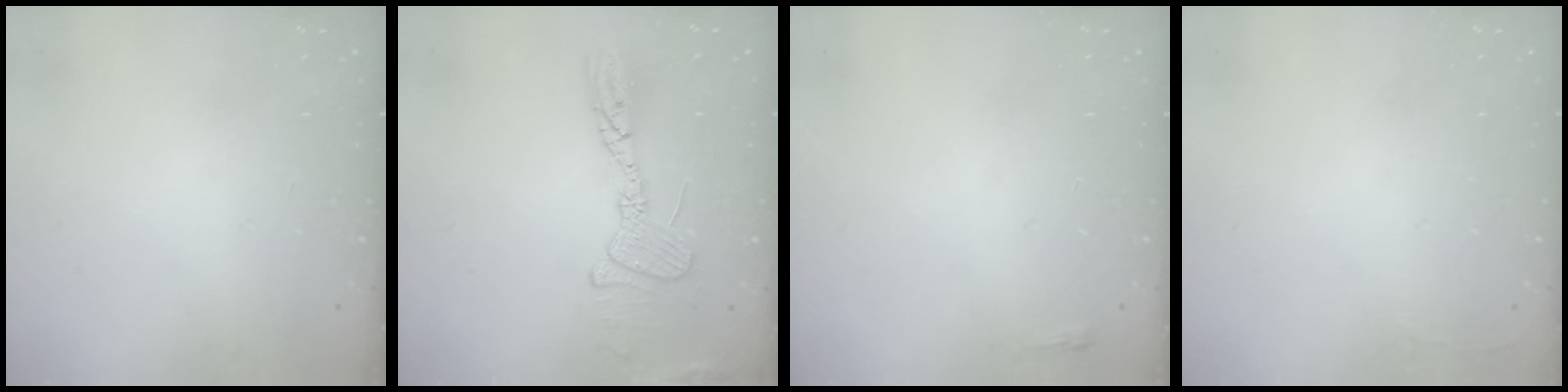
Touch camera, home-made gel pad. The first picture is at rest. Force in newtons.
{"total": 13.1, "press": 13.1, "slide": 0.3}
{"total": 2.0, "press": 2.0, "slide": 0.5}
{"total": 2.5, "press": 2.4, "slide": 0.9}